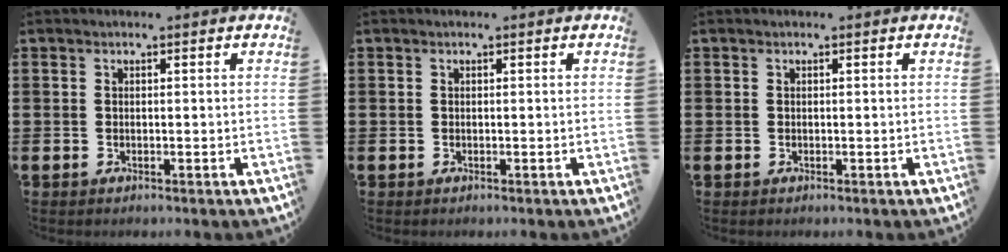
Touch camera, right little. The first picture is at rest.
{"total": 0.0}
{"total": 0.0}